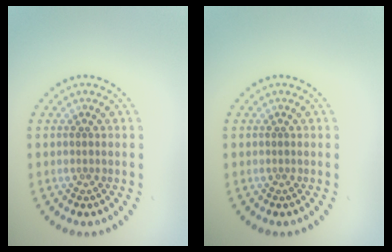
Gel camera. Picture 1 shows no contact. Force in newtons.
{"total": 0.0}